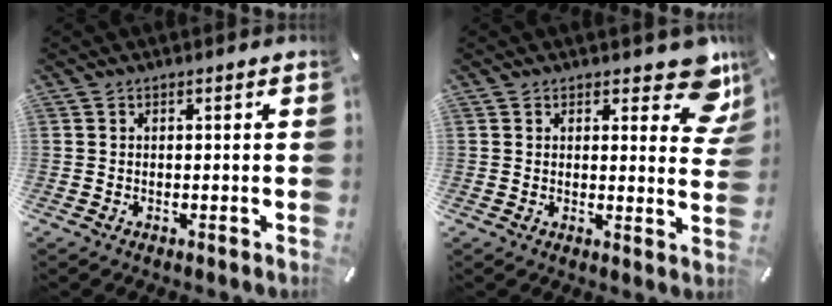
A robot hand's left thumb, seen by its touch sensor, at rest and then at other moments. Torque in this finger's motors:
{"motor_torque": [0.45, -0.15, 0.04, 0.06, -0.03]}